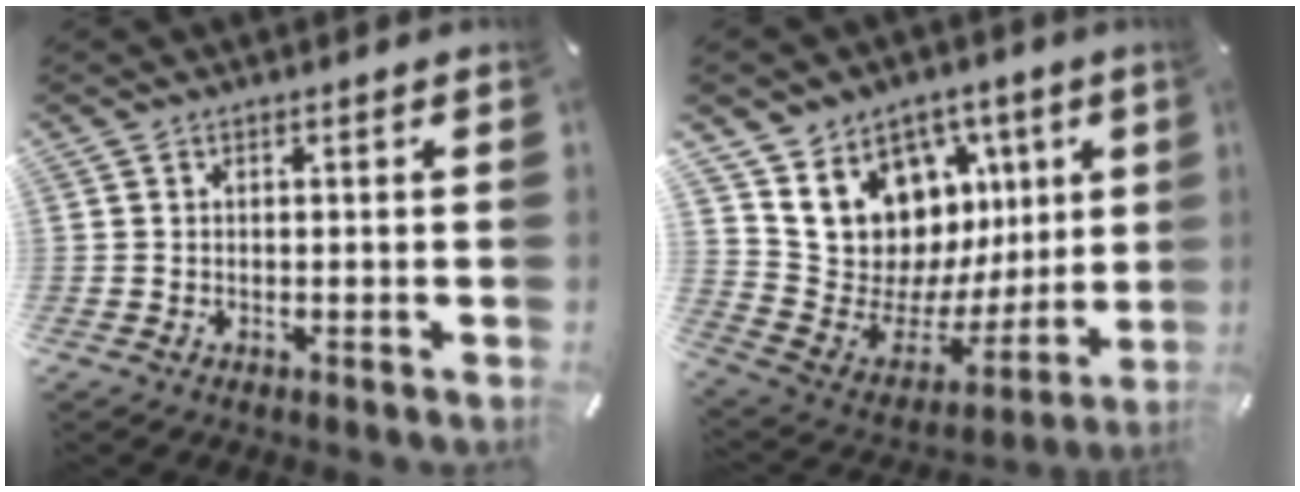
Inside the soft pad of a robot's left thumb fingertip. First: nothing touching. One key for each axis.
{"total": 13.4, "fx": 6.0, "fy": 11.6, "fz": 2.9, "tx": -0.043, "ty": -0.073, "tz": 0.129}